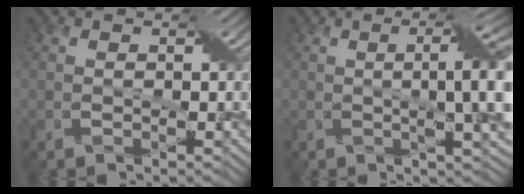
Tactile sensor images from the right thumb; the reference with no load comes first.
{"total": 9.0, "force": [0.6, 2.1, 8.7], "torque": [-0.120, 0.013, 0.010]}